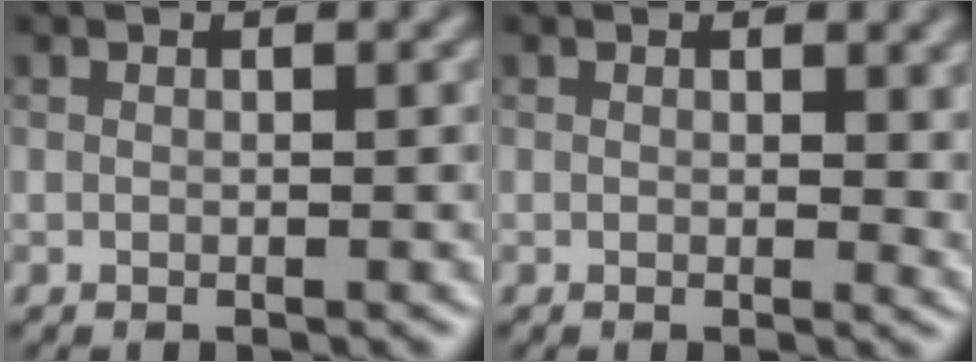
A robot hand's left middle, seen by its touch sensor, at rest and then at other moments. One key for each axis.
{"total": 1.6, "fx": 0.6, "fy": 0.9, "fz": 1.1, "tx": -0.009, "ty": -0.005, "tz": 0.008}